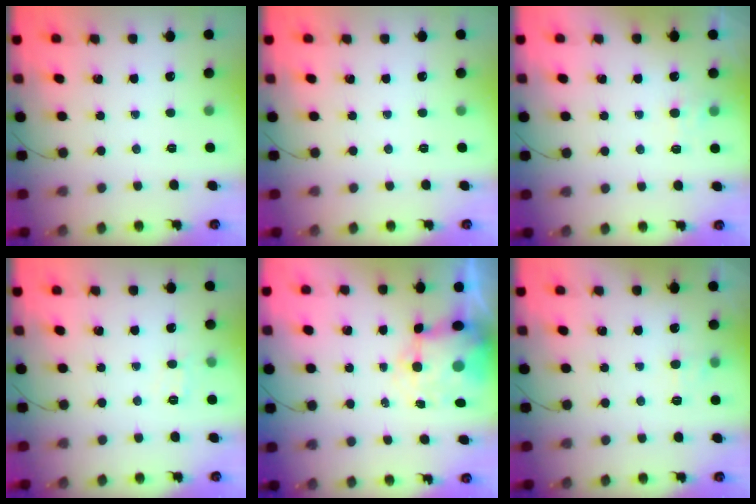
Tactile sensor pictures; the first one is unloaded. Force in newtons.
{"total": 0.0}
{"total": 6.1, "press": 5.9, "slide": 1.5}
{"total": 6.1, "press": 5.9, "slide": 1.6}
{"total": 8.3, "press": 8.0, "slide": 2.1}
{"total": 5.8, "press": 5.6, "slide": 1.2}